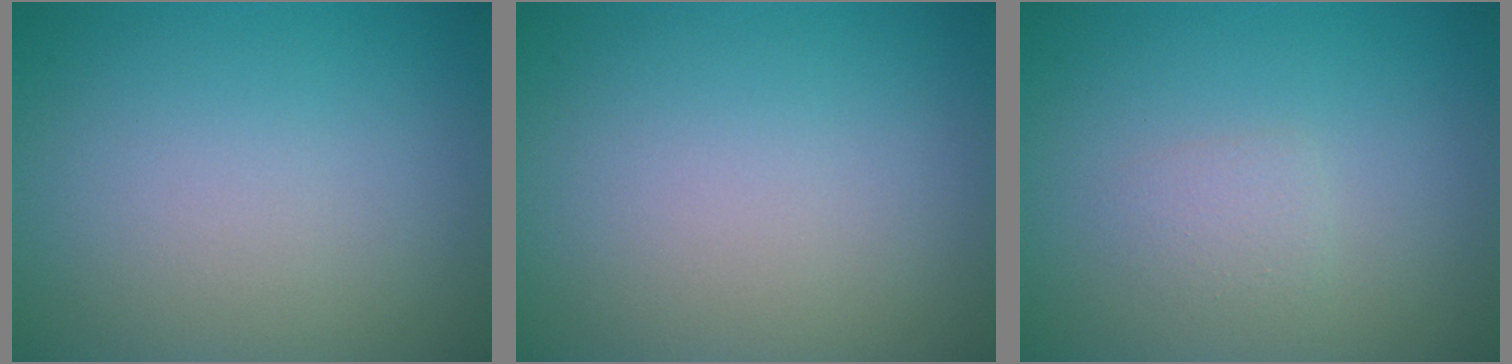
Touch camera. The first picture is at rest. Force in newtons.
{"total": 0.0}
{"total": 1.1, "press": 1.1, "slide": 0.1}